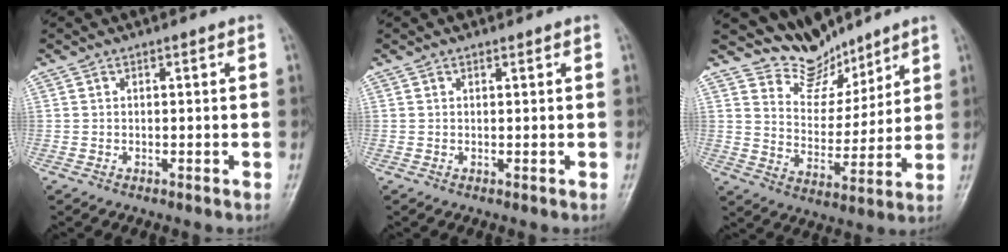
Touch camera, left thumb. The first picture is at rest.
{"total": 0.7, "force": [0.6, 0.4, 0.2], "torque": [-0.001, -0.003, 0.007]}
{"total": 9.8, "force": [8.7, 4.3, 0.6], "torque": [0.024, -0.066, 0.168]}